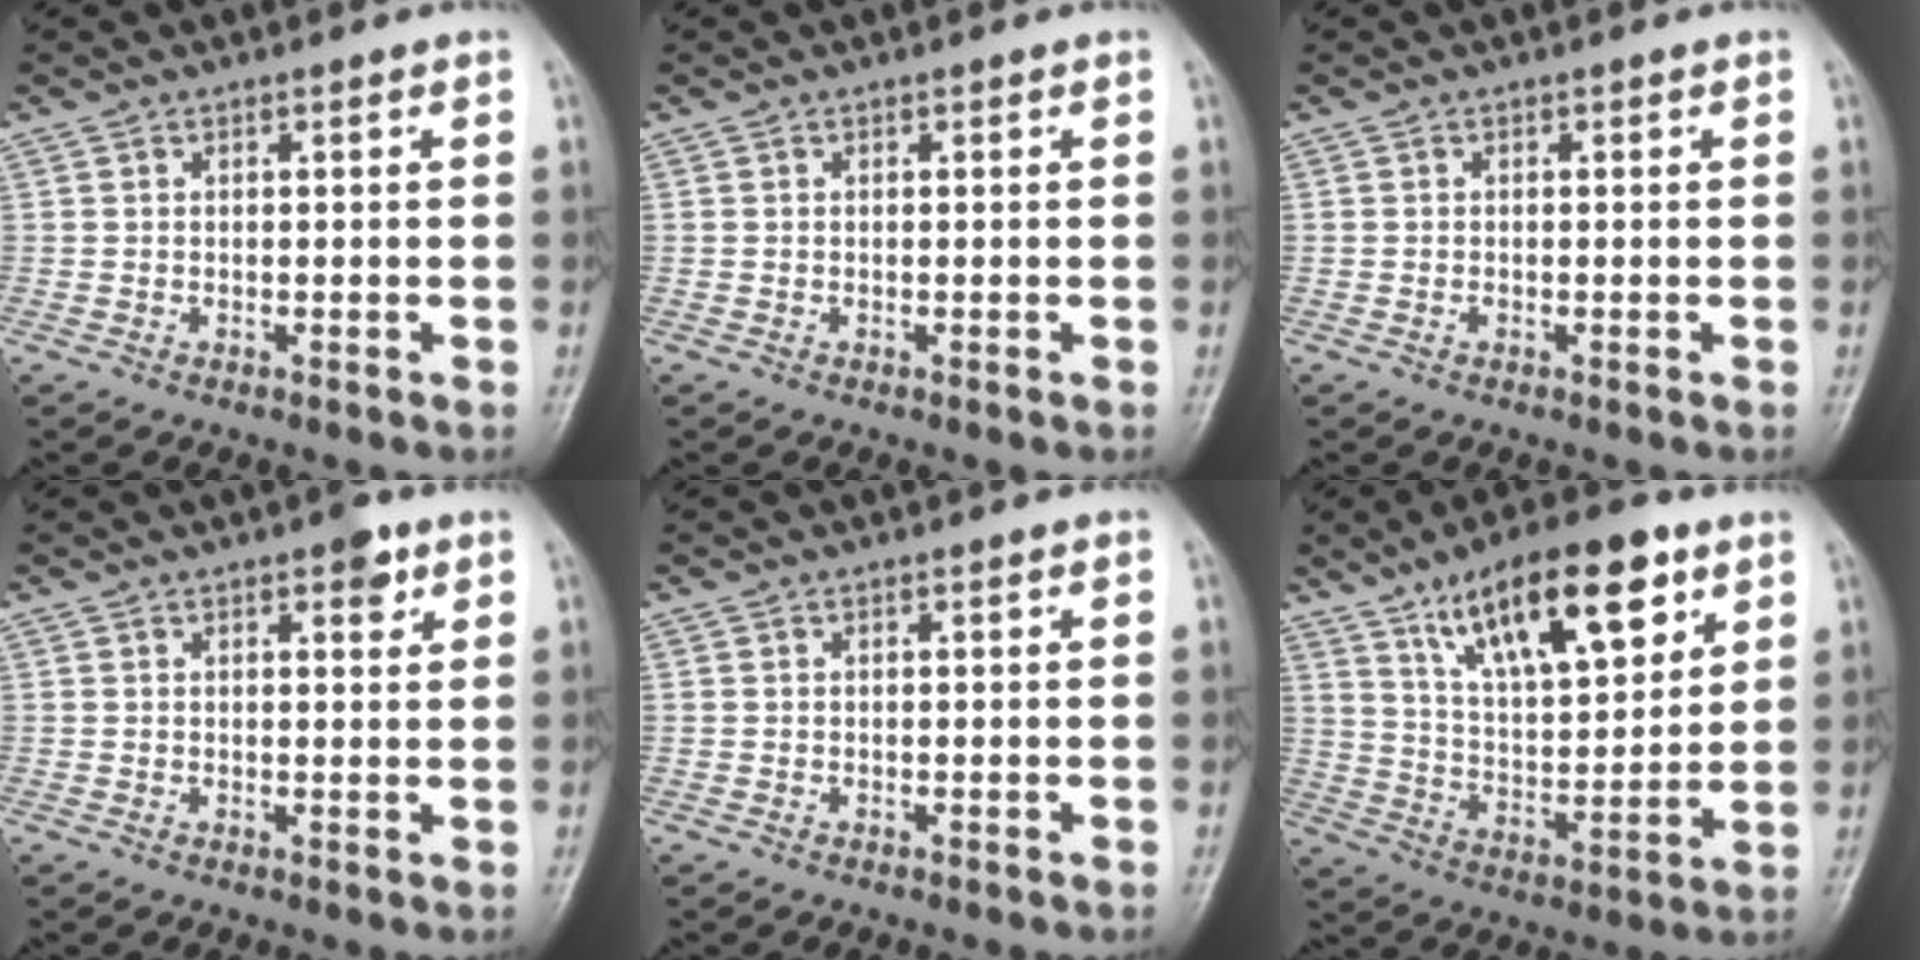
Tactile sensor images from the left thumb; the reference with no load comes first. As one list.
[{"total": 0.0}, {"total": 0.0}, {"total": 3.2, "force": [1.8, 1.4, 2.2], "torque": [-0.018, -0.005, 0.021]}, {"total": 0.0}, {"total": 18.8, "force": [10.2, 7.1, 14.1], "torque": [-0.192, -0.040, 0.175]}]